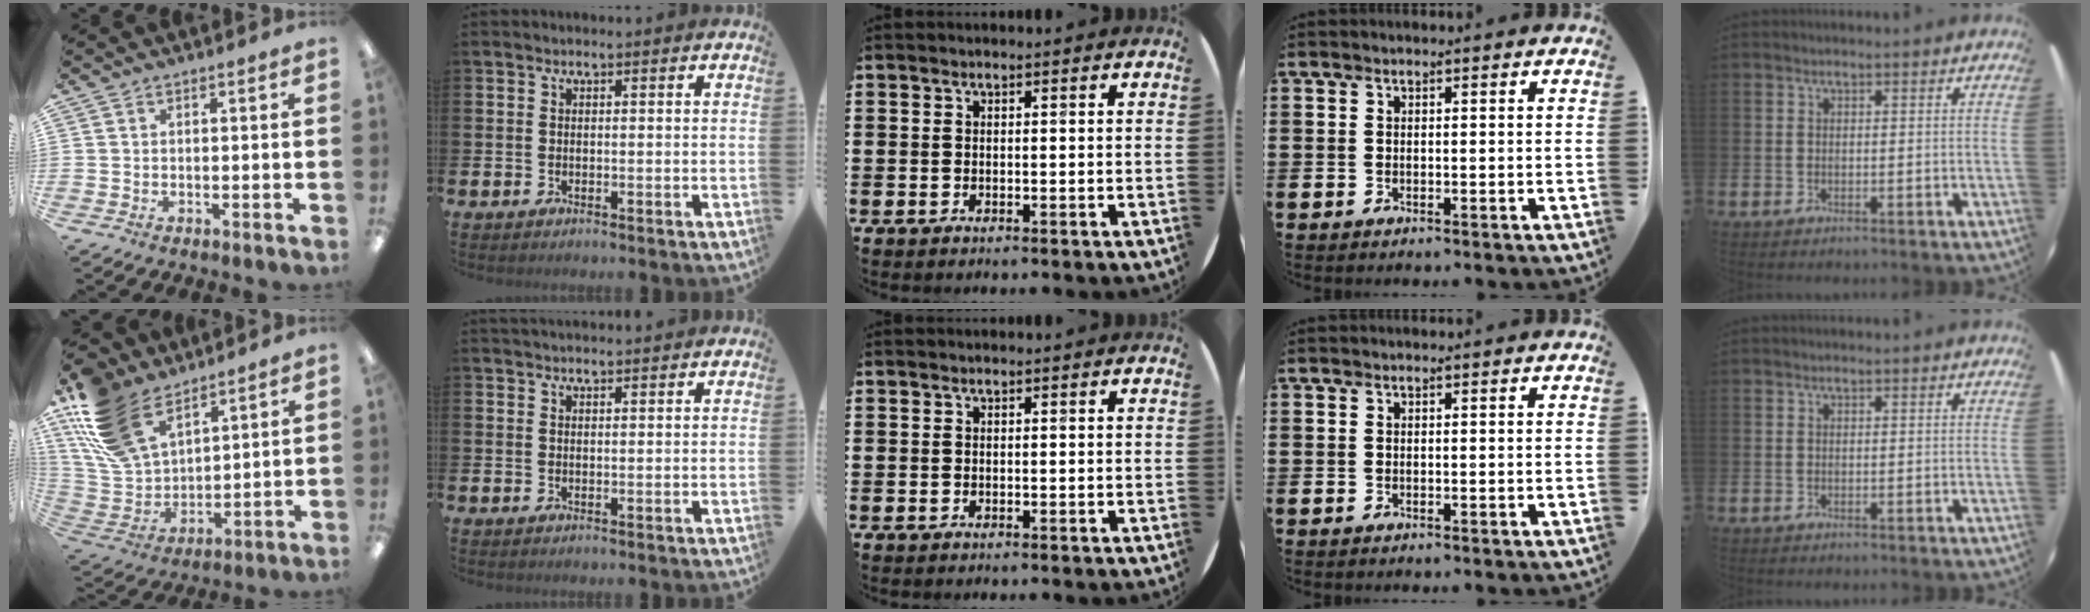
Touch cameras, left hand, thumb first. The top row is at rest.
{"thumb": {"total": 19.0, "force": [12.5, 10.6, 9.7], "torque": [-0.238, -0.056, 0.238]}, "index": {"total": 1.7, "force": [1.7, 0.1, 0.1], "torque": [0.006, -0.008, 0.029]}}